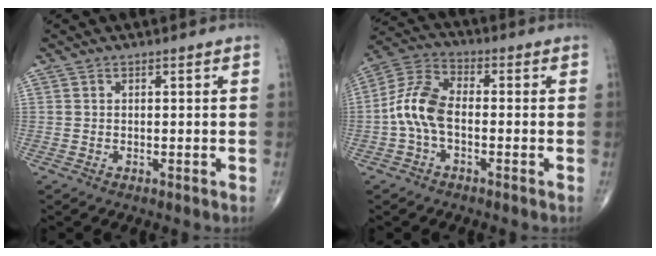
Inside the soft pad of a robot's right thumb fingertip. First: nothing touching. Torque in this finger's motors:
{"motor_torque": [-0.17, 0.56, 0.82, -0.55, 0.30]}